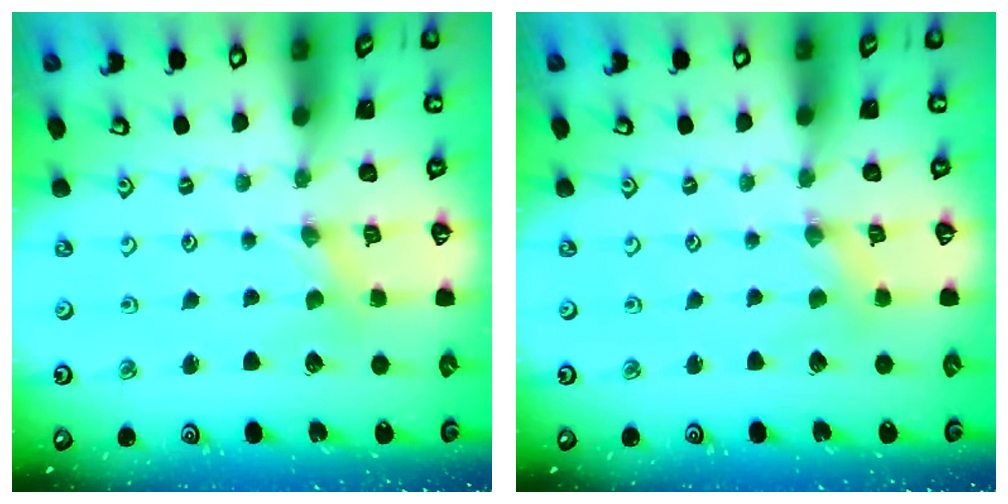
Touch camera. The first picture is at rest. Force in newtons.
{"total": 1.8, "press": 1.8, "slide": 0.4}